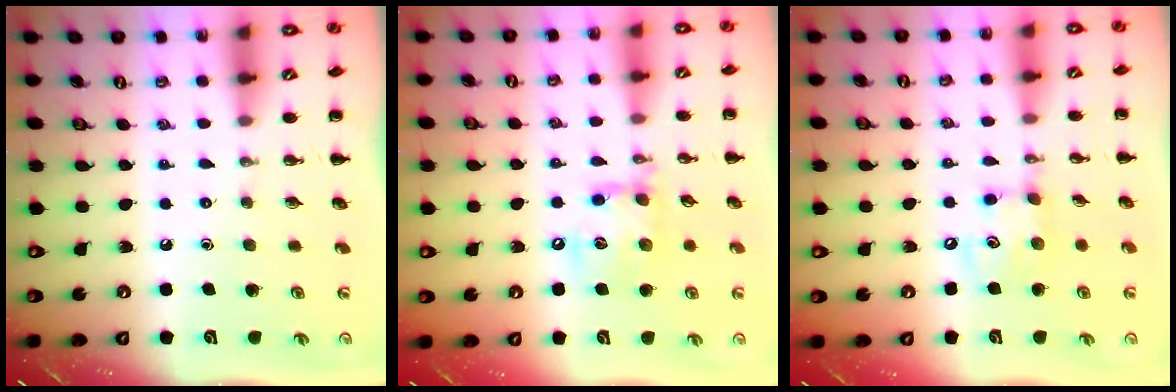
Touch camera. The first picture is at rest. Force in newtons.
{"total": 13.0, "press": 12.8, "slide": 2.0}
{"total": 8.1, "press": 8.0, "slide": 1.2}